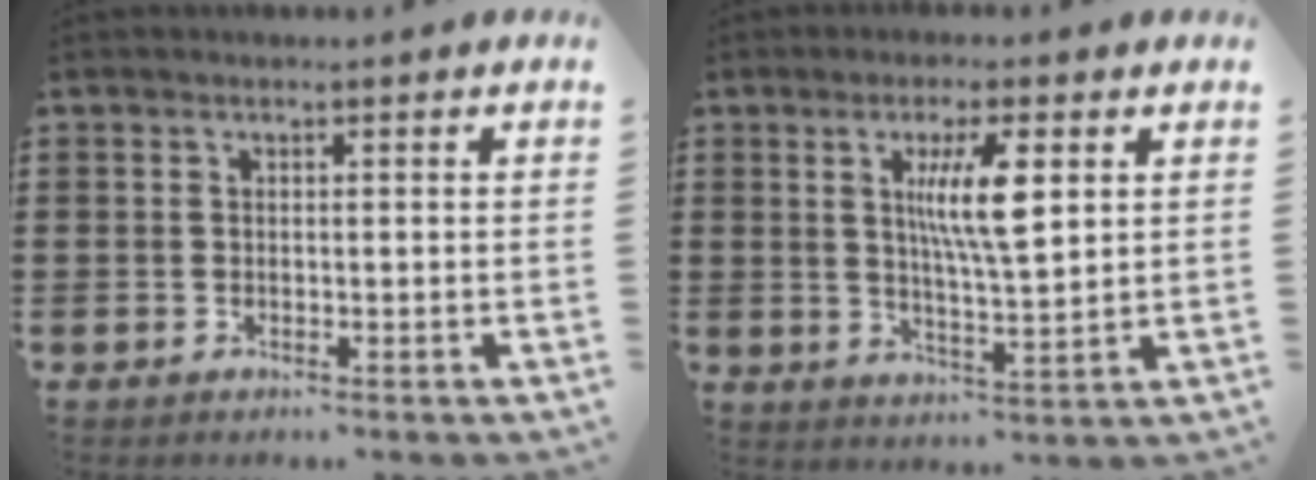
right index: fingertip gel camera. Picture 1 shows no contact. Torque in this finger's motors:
{"motor_torque": [0.93, 0.19, 0.30, 0.14]}